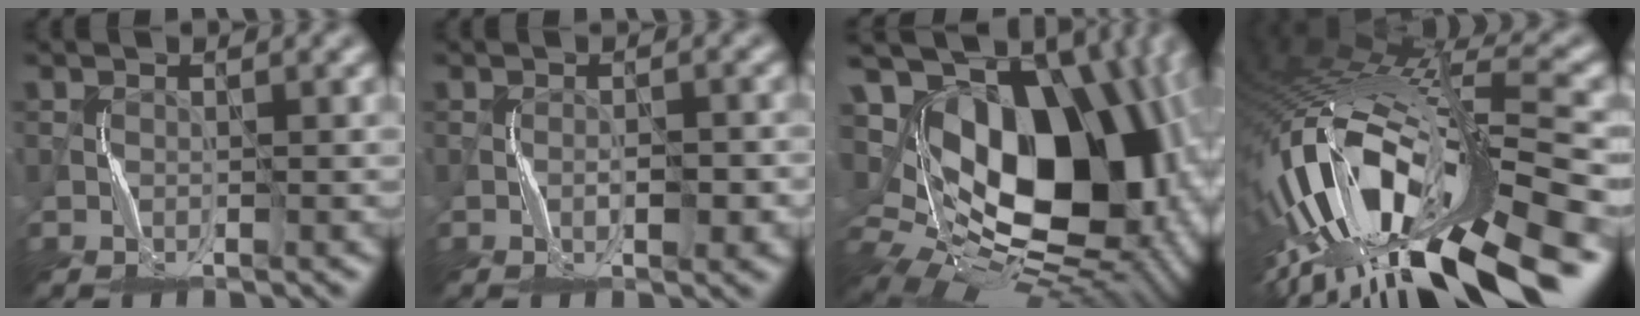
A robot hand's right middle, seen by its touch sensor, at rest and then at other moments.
{"total": 2.2, "force": [-0.7, 0.7, 2.0], "torque": [-0.032, 0.002, -0.009]}
{"total": 18.3, "force": [2.8, 12.0, 13.5], "torque": [-0.172, 0.010, 0.067]}
{"total": 18.0, "force": [-8.3, 7.3, 14.2], "torque": [-0.287, -0.020, -0.127]}